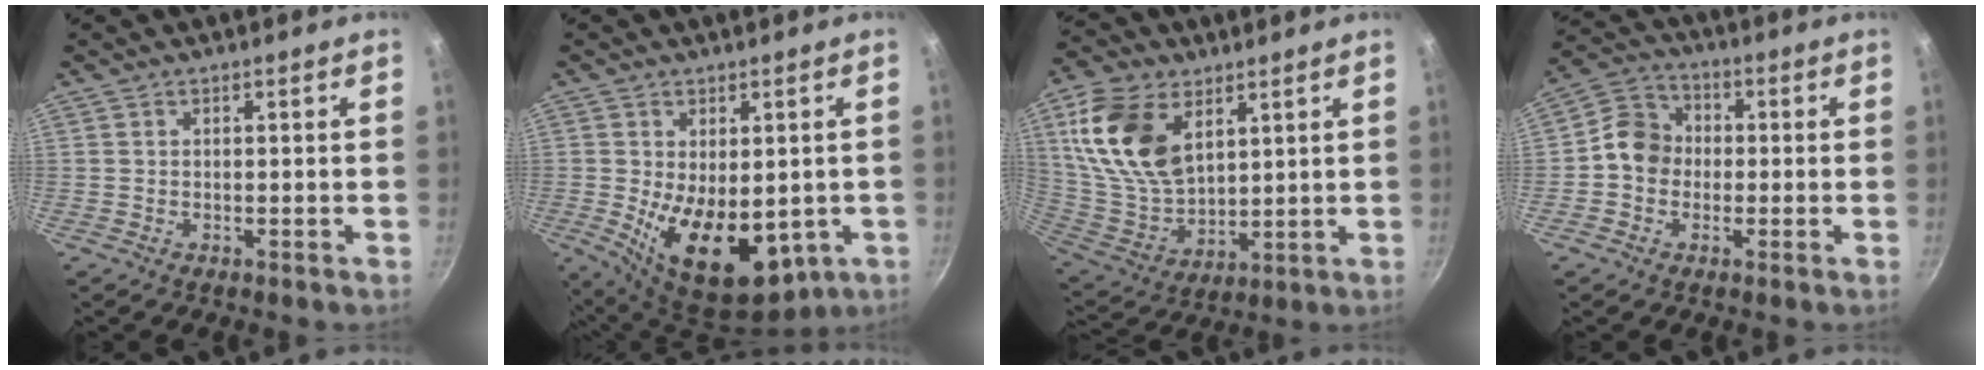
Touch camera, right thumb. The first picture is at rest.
{"total": 15.4, "force": [-2.3, 9.0, 12.3], "torque": [-0.173, -0.030, -0.009]}
{"total": 18.4, "force": [7.2, 11.3, 12.5], "torque": [-0.227, -0.028, 0.152]}
{"total": 8.0, "force": [-0.8, 7.0, 3.8], "torque": [-0.037, 0.021, -0.036]}